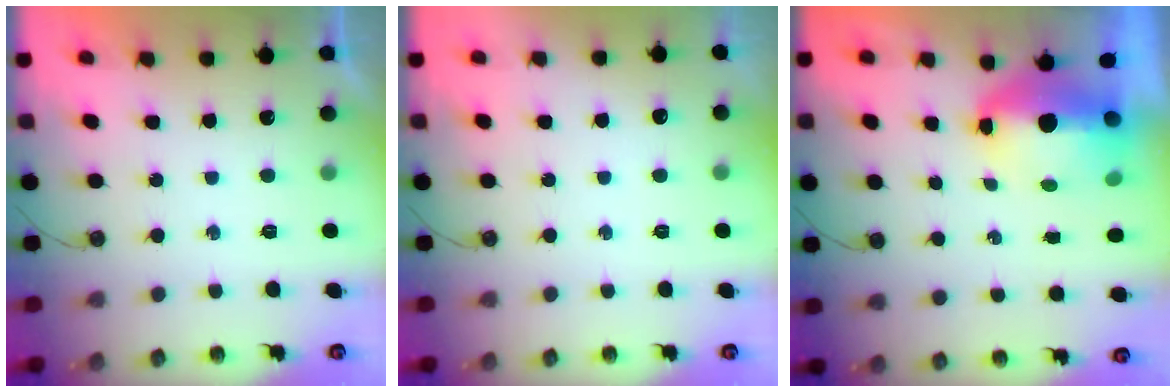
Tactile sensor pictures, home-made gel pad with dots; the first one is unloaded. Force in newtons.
{"total": 9.5, "press": 2.4, "slide": 9.2}
{"total": 8.5, "press": 8.3, "slide": 1.4}